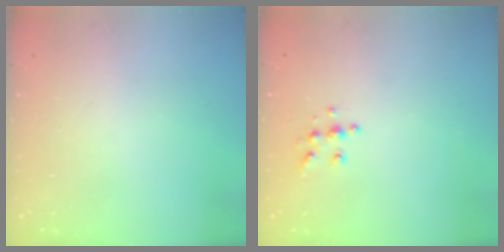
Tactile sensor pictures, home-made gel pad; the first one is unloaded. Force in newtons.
{"total": 5.9, "press": 5.9, "slide": 0.2}